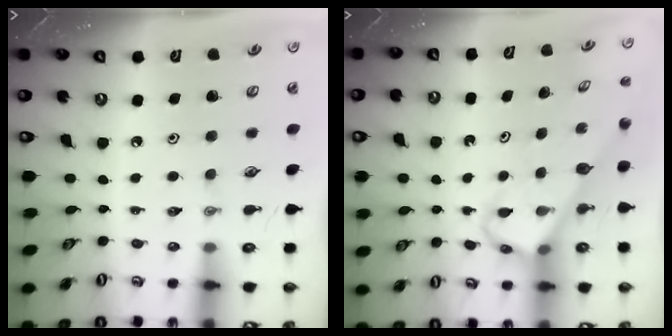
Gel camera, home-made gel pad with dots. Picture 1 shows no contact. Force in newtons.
{"total": 3.9, "press": 3.8, "slide": 0.2}